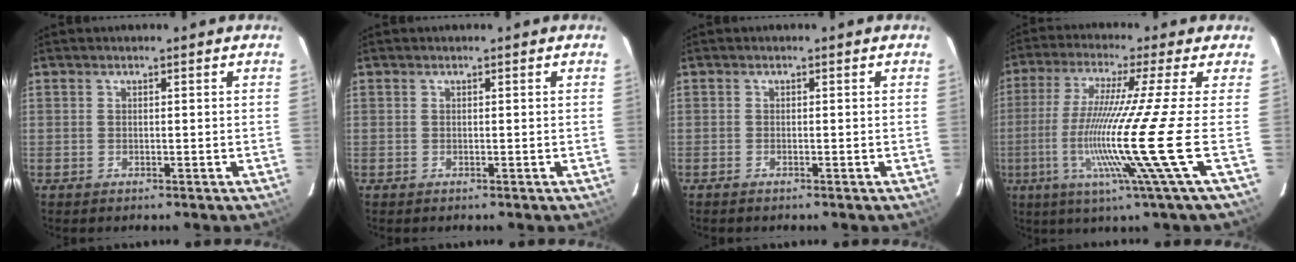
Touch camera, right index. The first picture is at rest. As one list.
[{"total": 0.0}, {"total": 0.6, "force": [-0.6, 0.2, 0.3], "torque": [-0.006, -0.001, -0.012]}, {"total": 15.7, "force": [-4.4, -4.1, 14.5], "torque": [-0.258, -0.036, -0.081]}]